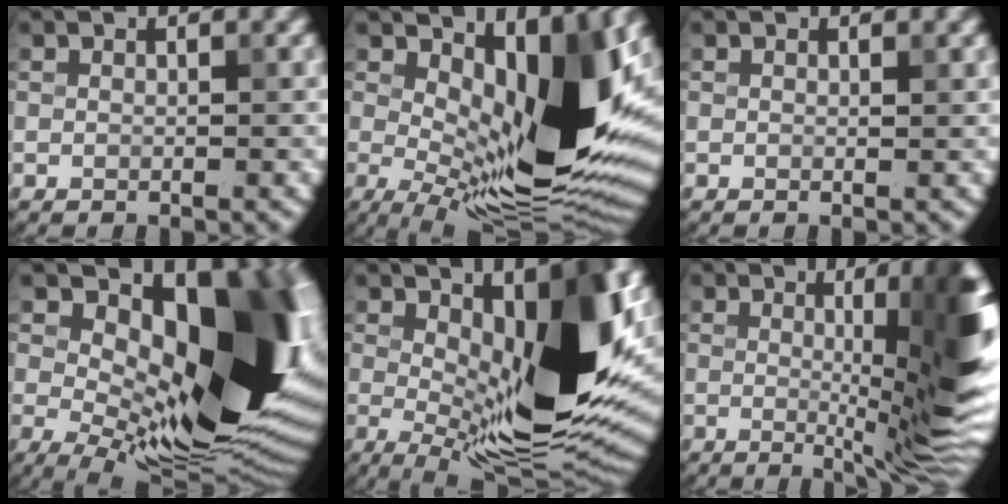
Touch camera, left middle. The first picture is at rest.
{"total": 13.2, "force": [2.4, 5.1, 11.9], "torque": [-0.171, -0.019, 0.041]}
{"total": 0.0}
{"total": 17.8, "force": [3.5, 8.5, 15.2], "torque": [-0.183, 0.001, 0.057]}
{"total": 14.6, "force": [1.7, 5.2, 13.5], "torque": [-0.189, -0.009, 0.026]}
{"total": 12.4, "force": [0.8, 2.8, 12.1], "torque": [-0.108, -0.006, 0.009]}